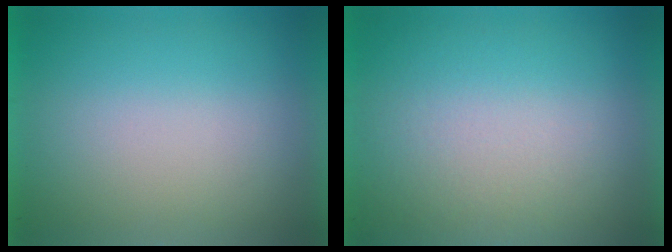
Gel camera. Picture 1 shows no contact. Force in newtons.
{"total": 2.7}